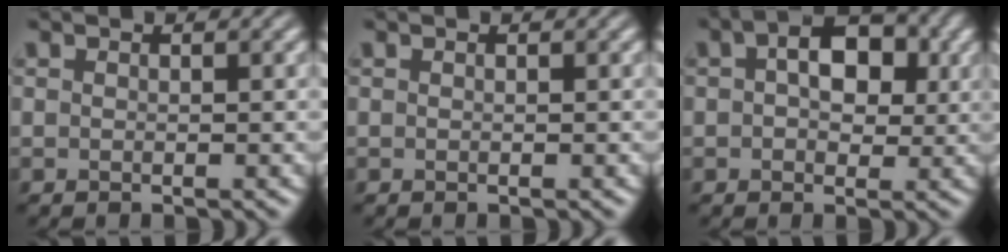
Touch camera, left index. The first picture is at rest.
{"total": 0.0}
{"total": 5.8, "force": [1.6, 3.5, 4.3], "torque": [-0.056, 0.009, 0.011]}